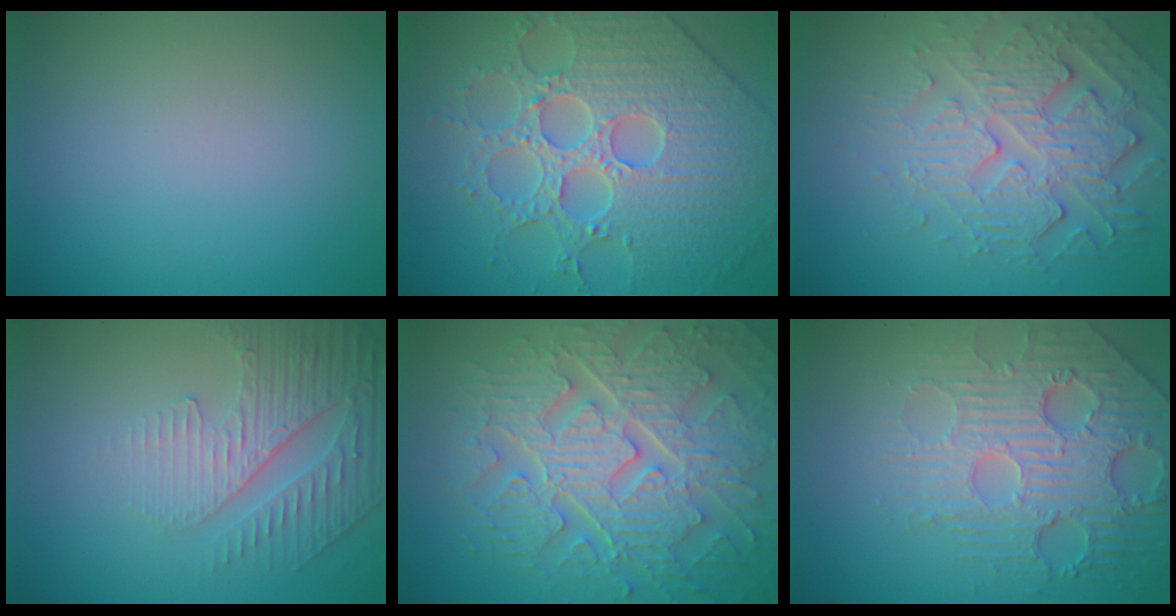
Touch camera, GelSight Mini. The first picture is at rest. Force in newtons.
{"total": 7.1, "press": 6.3, "slide": 3.3}
{"total": 5.7, "press": 4.6, "slide": 3.3}
{"total": 5.0, "press": 3.4, "slide": 3.7}
{"total": 9.4, "press": 6.9, "slide": 6.4}
{"total": 6.8, "press": 5.2, "slide": 4.3}